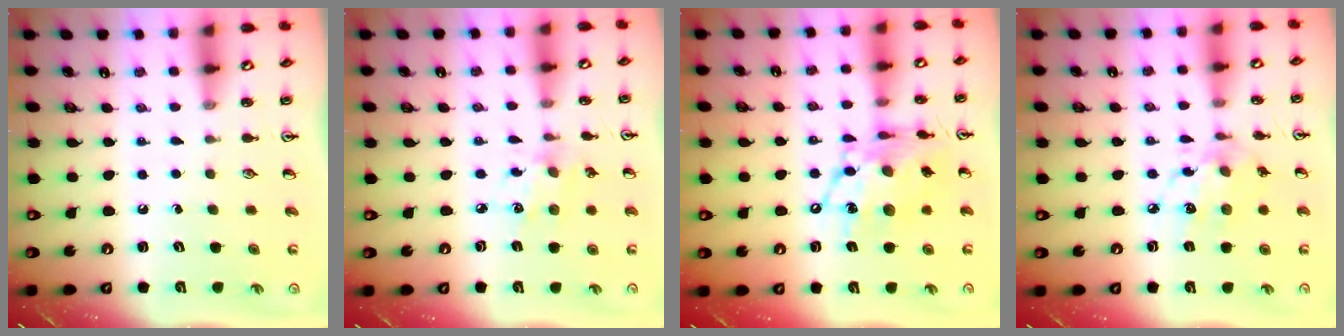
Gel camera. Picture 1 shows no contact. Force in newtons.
{"total": 5.3, "press": 5.1, "slide": 1.4}
{"total": 15.4, "press": 15.3, "slide": 1.3}
{"total": 11.2, "press": 11.2, "slide": 0.7}